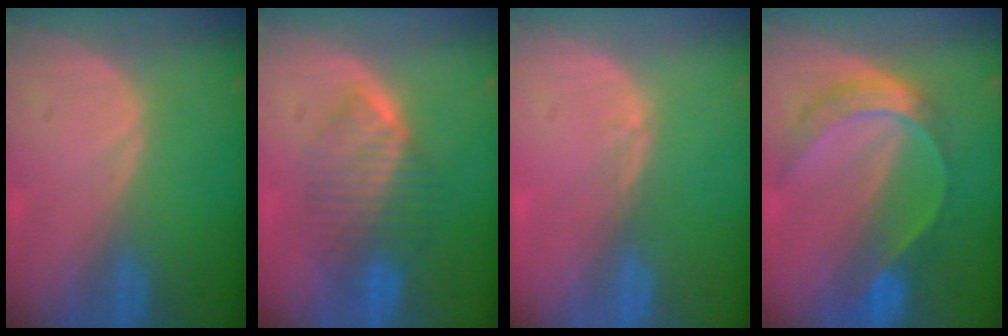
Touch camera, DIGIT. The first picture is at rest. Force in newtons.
{"total": 6.5, "press": 6.5, "slide": 0.1}
{"total": 0.6, "press": 0.4, "slide": 0.4}
{"total": 7.8, "press": 6.5, "slide": 4.2}